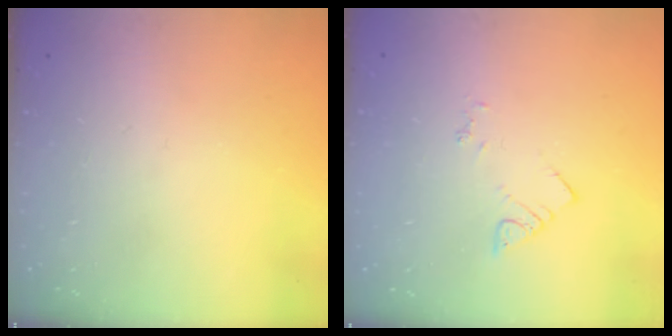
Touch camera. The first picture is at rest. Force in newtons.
{"total": 3.2, "press": 3.1, "slide": 0.5}